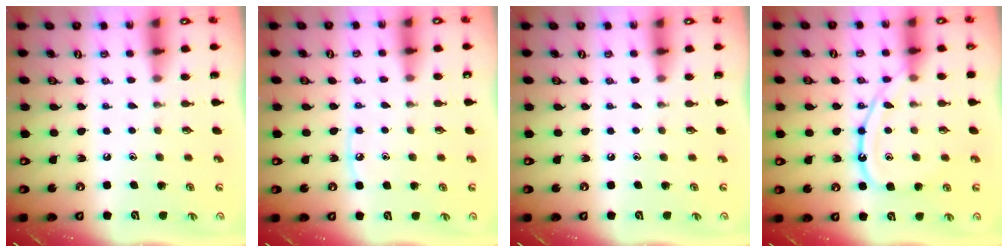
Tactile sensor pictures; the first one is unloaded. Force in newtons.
{"total": 3.8, "press": 3.8, "slide": 0.5}
{"total": 0.0}
{"total": 12.5, "press": 12.5, "slide": 1.1}